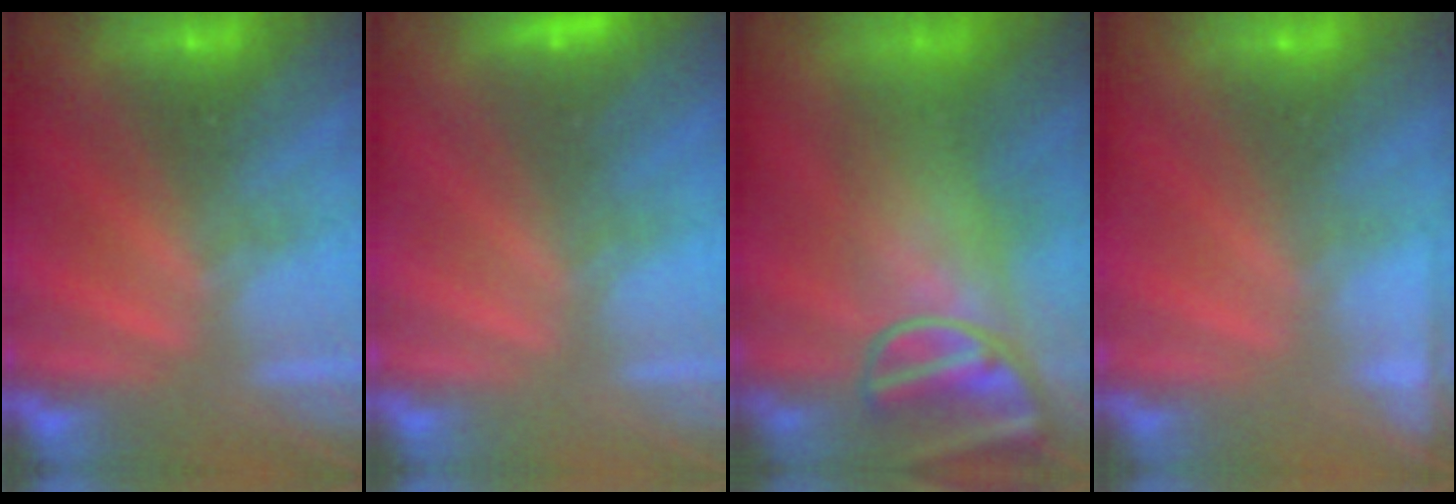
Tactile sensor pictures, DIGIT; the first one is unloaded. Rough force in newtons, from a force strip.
{"total": 2.3}
{"total": 8.5}
{"total": 8.0}